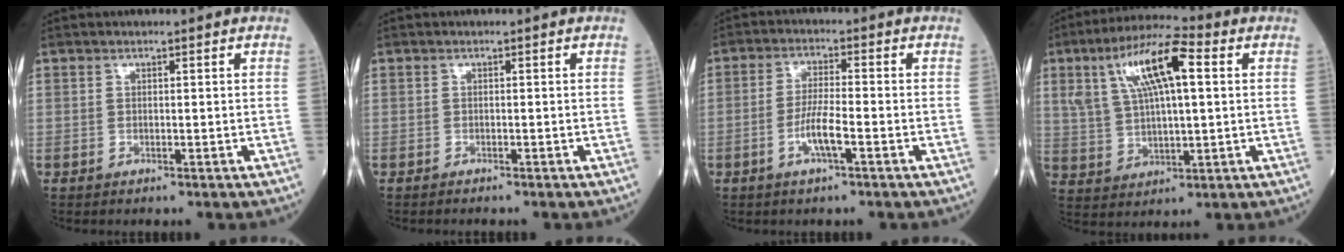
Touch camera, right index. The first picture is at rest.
{"total": 0.5, "force": [-0.5, 0.0, 0.1], "torque": [-0.007, -0.001, -0.008]}
{"total": 5.0, "force": [-2.0, 0.4, 4.6], "torque": [-0.088, -0.001, -0.042]}
{"total": 13.1, "force": [4.4, 3.7, 11.8], "torque": [-0.230, 0.030, 0.079]}